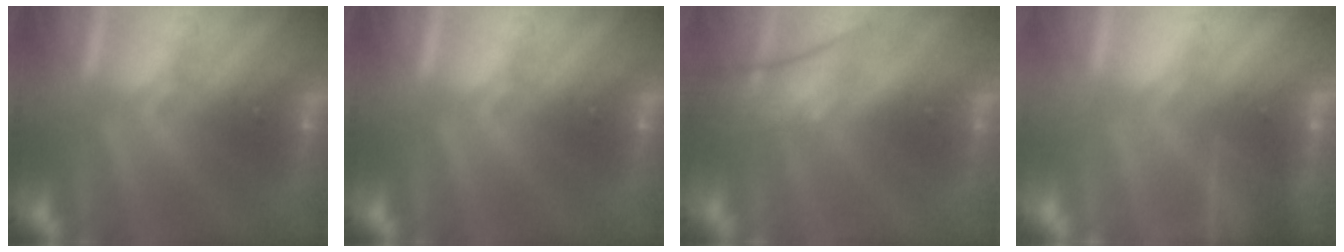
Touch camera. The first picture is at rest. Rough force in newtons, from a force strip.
{"total": 0.0}
{"total": 2.9}
{"total": 10.7}